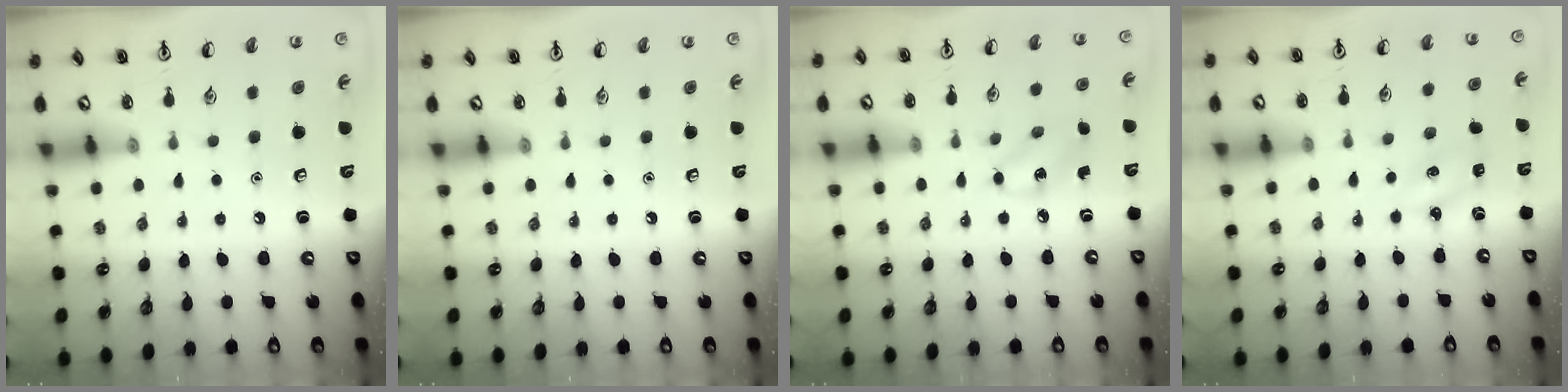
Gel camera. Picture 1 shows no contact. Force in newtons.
{"total": 0.0}
{"total": 3.7, "press": 3.6, "slide": 1.0}
{"total": 2.5, "press": 2.3, "slide": 0.9}